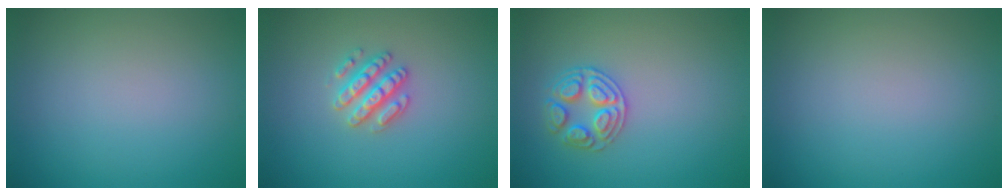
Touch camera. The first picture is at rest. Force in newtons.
{"total": 2.8, "press": 2.7, "slide": 0.6}
{"total": 2.6, "press": 2.6, "slide": 0.2}
{"total": 0.0}